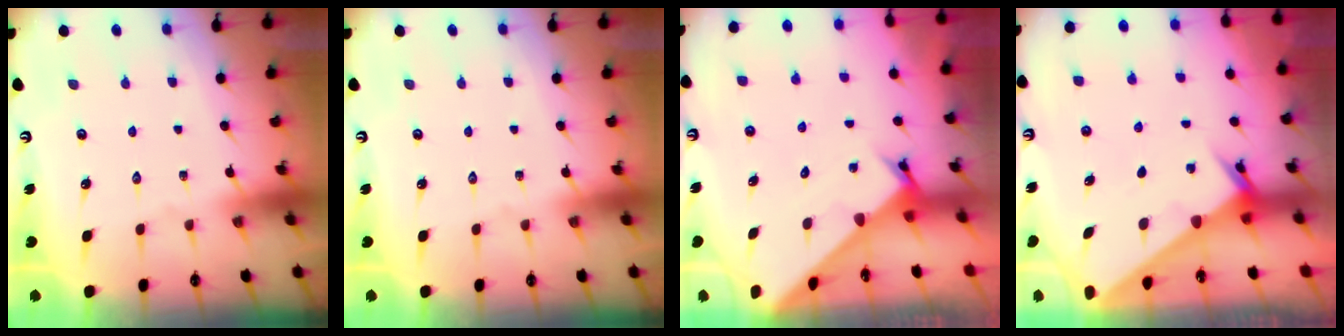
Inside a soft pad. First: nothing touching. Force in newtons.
{"total": 0.0}
{"total": 2.3, "press": 2.3, "slide": 0.2}
{"total": 2.5, "press": 2.5, "slide": 0.2}